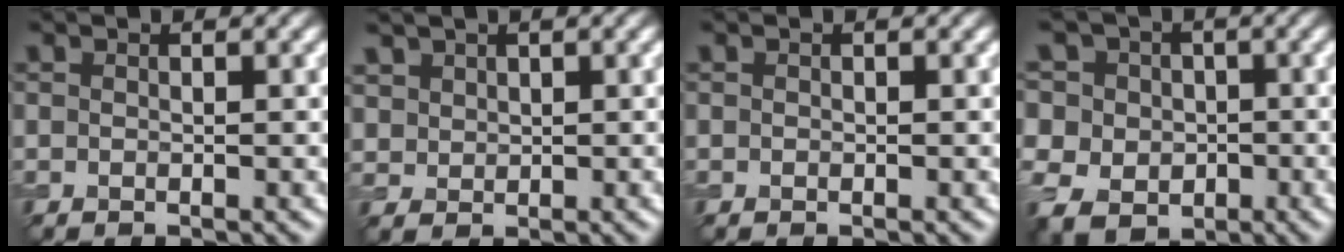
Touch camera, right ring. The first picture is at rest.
{"total": 2.5, "force": [1.6, 1.8, 0.4], "torque": [-0.023, 0.000, 0.049]}
{"total": 0.0}
{"total": 10.7, "force": [1.5, 9.7, 4.1], "torque": [-0.122, 0.029, 0.007]}